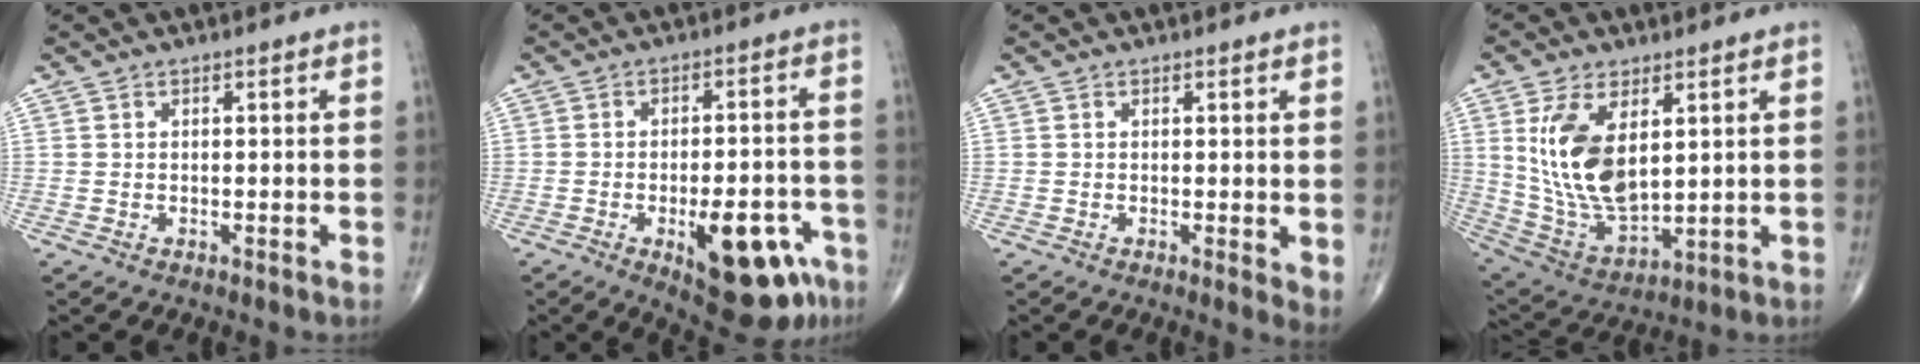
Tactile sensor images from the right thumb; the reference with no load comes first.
{"total": 15.6, "force": [-6.8, 6.4, 12.4], "torque": [-0.133, 0.028, -0.080]}
{"total": 2.8, "force": [0.3, 1.0, 2.6], "torque": [-0.037, -0.010, 0.001]}
{"total": 15.5, "force": [4.0, 8.1, 12.6], "torque": [-0.235, -0.021, 0.096]}